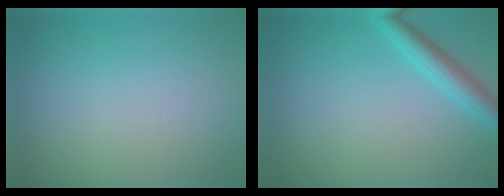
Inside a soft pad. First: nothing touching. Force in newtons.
{"total": 3.0, "press": 3.0, "slide": 0.2}